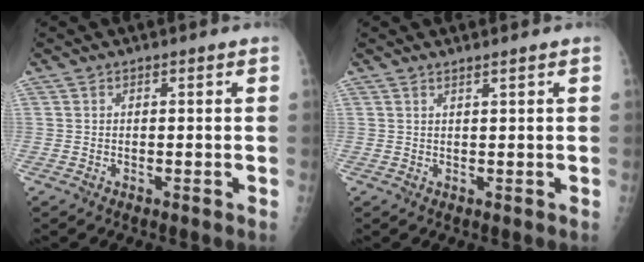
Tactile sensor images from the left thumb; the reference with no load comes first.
{"total": 1.0, "force": [0.8, -0.5, 0.3], "torque": [-0.011, -0.007, 0.019]}